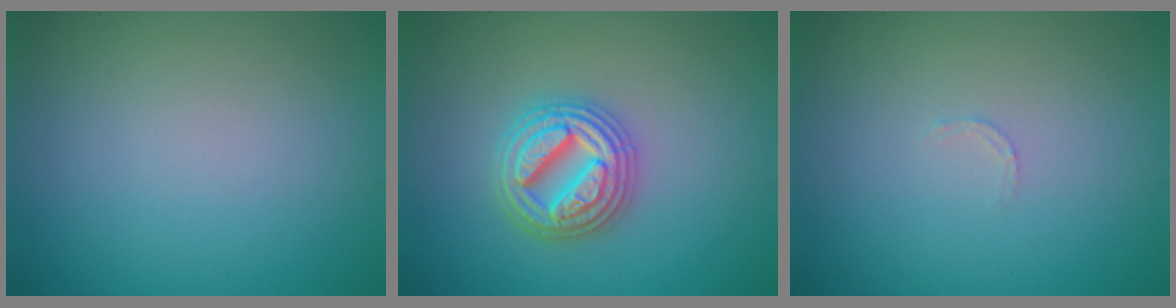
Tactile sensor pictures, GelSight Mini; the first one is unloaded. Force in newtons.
{"total": 4.9, "press": 4.8, "slide": 0.8}
{"total": 0.7, "press": 0.6, "slide": 0.3}